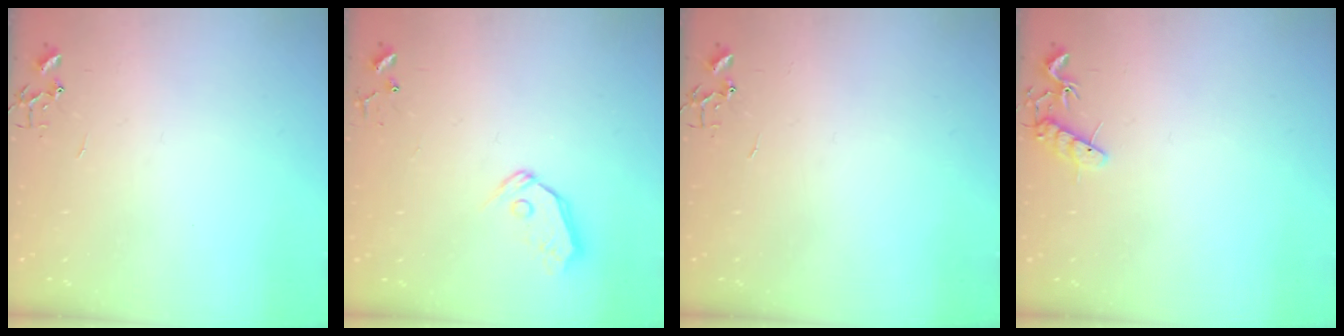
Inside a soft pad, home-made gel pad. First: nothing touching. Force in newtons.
{"total": 7.3, "press": 7.2, "slide": 0.8}
{"total": 0.0}
{"total": 7.5, "press": 7.4, "slide": 0.6}